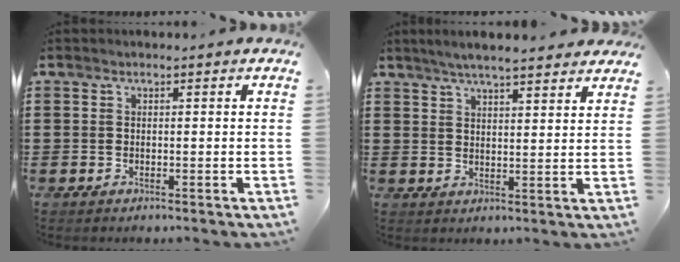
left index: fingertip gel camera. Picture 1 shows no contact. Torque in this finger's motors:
{"motor_torque": [2.04, -0.09, 0.31, 0.09]}